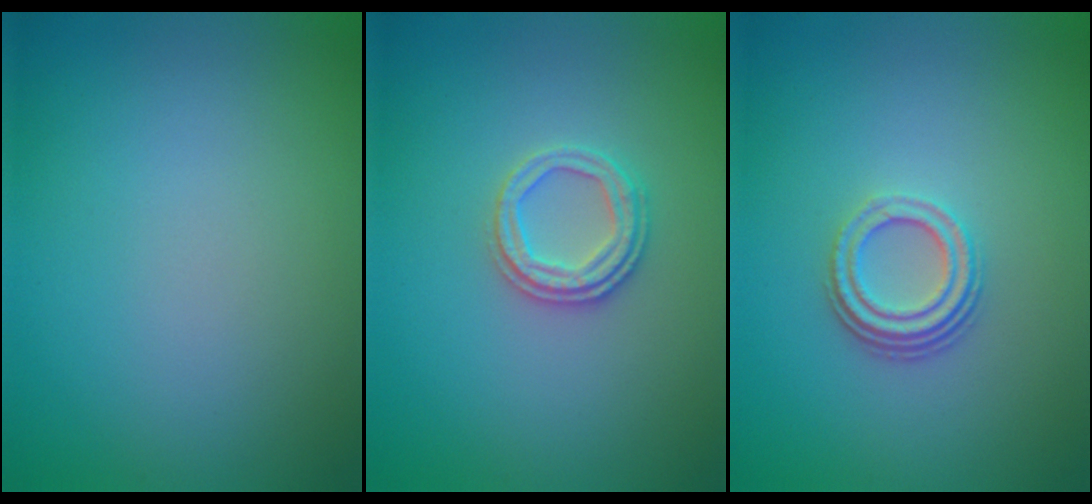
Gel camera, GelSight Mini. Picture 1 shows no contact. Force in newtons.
{"total": 2.5, "press": 2.4, "slide": 0.6}
{"total": 3.2, "press": 2.4, "slide": 2.2}